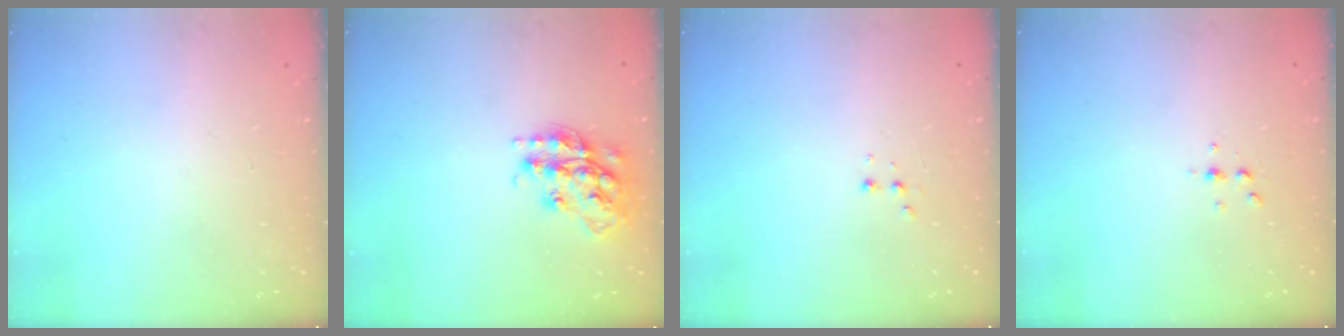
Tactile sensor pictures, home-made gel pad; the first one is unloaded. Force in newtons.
{"total": 15.2, "press": 15.2, "slide": 0.8}
{"total": 2.9, "press": 2.7, "slide": 1.0}
{"total": 3.1, "press": 3.1, "slide": 0.5}